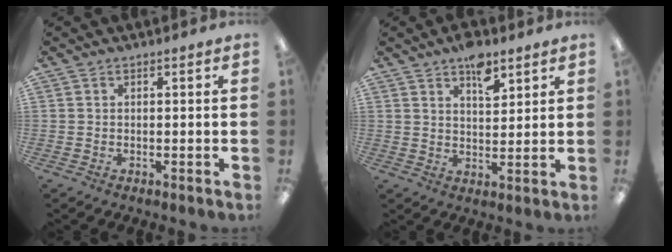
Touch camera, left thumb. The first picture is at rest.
{"total": 7.0, "force": [4.7, 3.3, 4.0], "torque": [-0.043, -0.028, 0.078]}